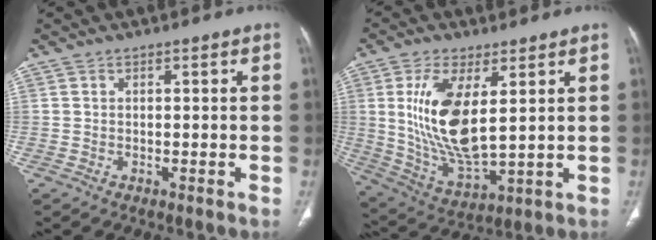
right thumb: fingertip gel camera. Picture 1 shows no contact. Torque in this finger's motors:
{"motor_torque": [2.54, 2.47, 1.73, -0.53, 0.21]}